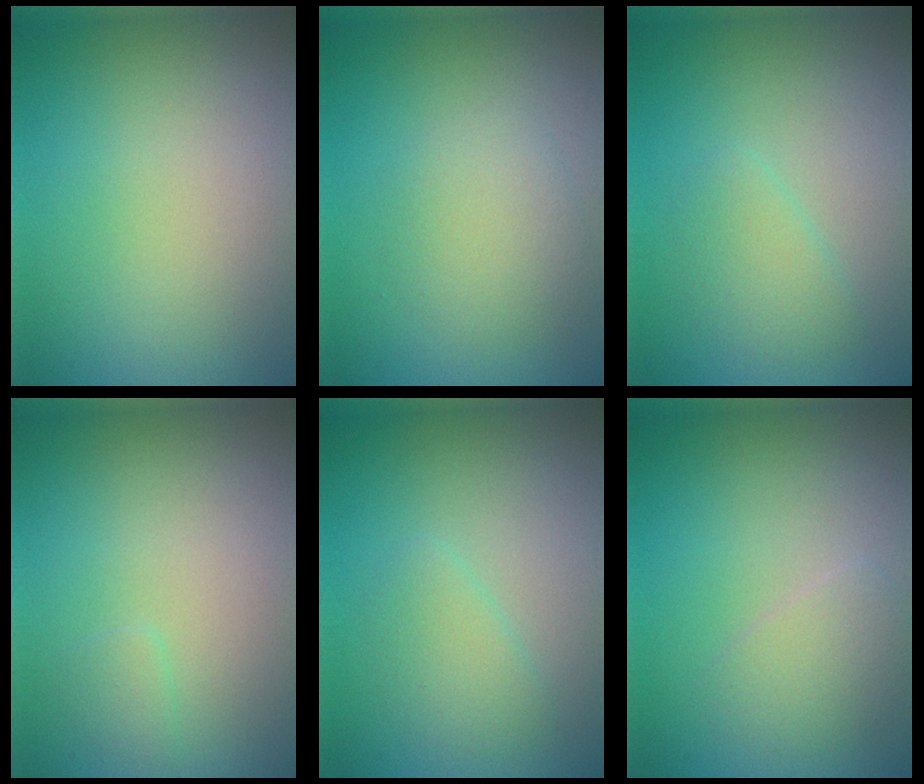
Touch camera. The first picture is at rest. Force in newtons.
{"total": 2.4, "press": 2.4, "slide": 0.0}
{"total": 1.8, "press": 1.8, "slide": 0.1}
{"total": 0.7, "press": 0.7, "slide": 0.1}
{"total": 1.8, "press": 1.8, "slide": 0.1}
{"total": 2.1, "press": 2.1, "slide": 0.0}